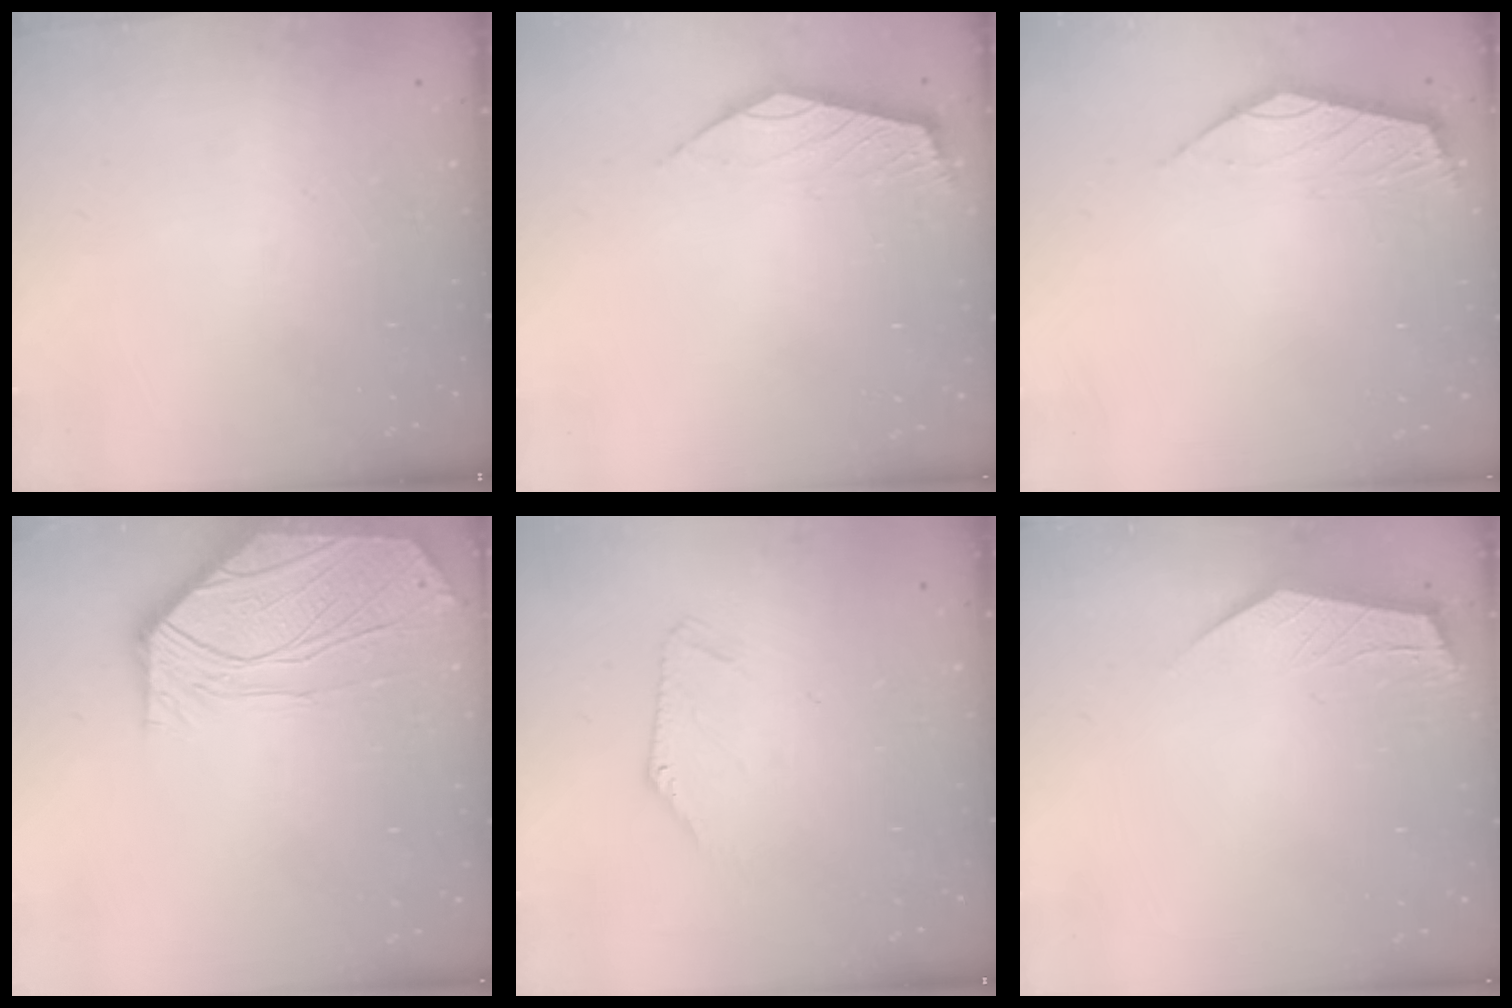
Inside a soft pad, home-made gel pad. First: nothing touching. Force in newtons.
{"total": 2.3, "press": 2.3, "slide": 0.6}
{"total": 2.7, "press": 2.6, "slide": 0.6}
{"total": 4.8, "press": 4.7, "slide": 0.8}
{"total": 3.3, "press": 3.3, "slide": 0.5}
{"total": 2.8, "press": 2.8, "slide": 0.4}